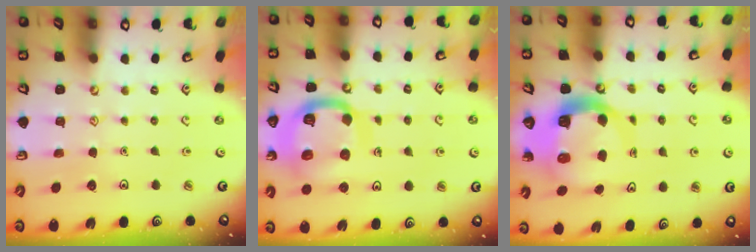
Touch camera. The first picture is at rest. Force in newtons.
{"total": 15.6, "press": 15.5, "slide": 1.6}
{"total": 9.8, "press": 9.8, "slide": 1.1}